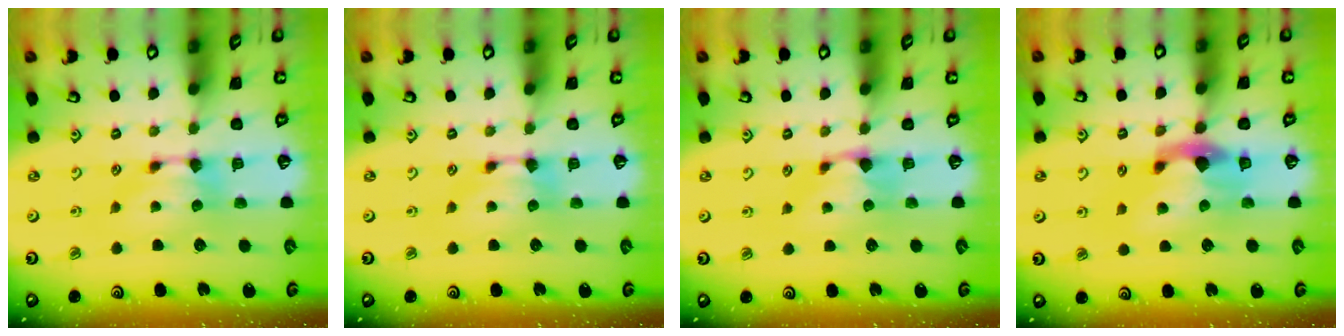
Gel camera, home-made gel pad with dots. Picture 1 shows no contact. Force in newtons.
{"total": 0.0}
{"total": 1.1, "press": 0.8, "slide": 0.7}
{"total": 4.1, "press": 3.8, "slide": 1.6}